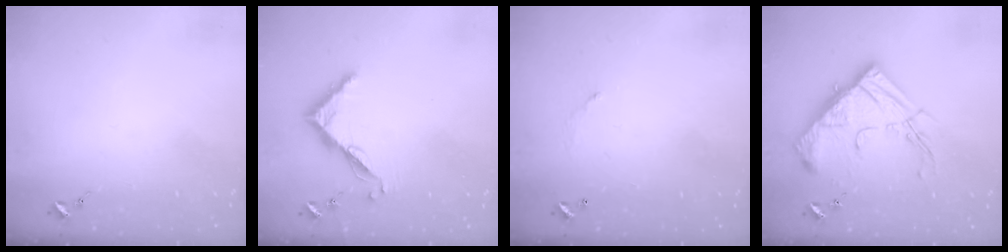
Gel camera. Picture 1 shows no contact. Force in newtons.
{"total": 7.4, "press": 7.4, "slide": 0.7}
{"total": 5.2, "press": 5.2, "slide": 0.3}
{"total": 19.9, "press": 19.8, "slide": 2.0}